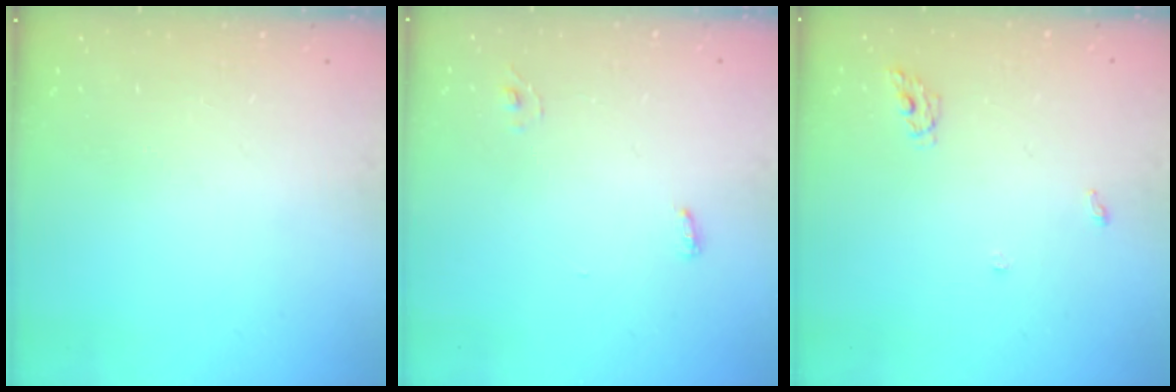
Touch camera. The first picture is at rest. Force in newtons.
{"total": 4.1, "press": 3.5, "slide": 2.2}
{"total": 4.4, "press": 4.4, "slide": 0.3}